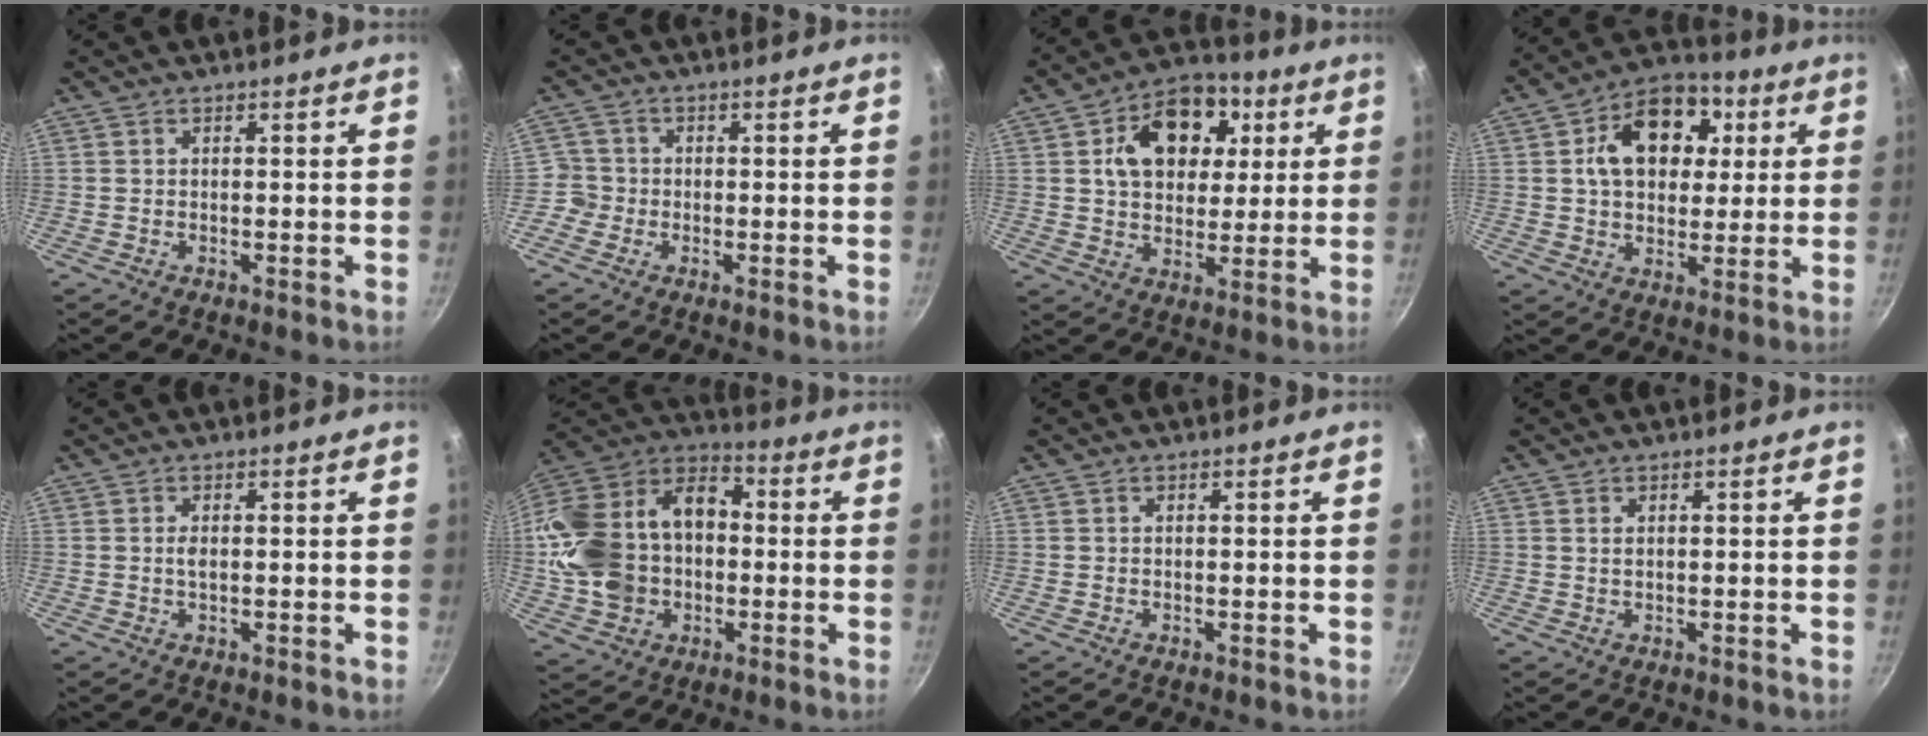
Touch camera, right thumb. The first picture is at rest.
{"total": 3.3, "force": [-1.3, 3.1, 0.3], "torque": [0.017, 0.015, -0.031]}
{"total": 16.4, "force": [4.8, 11.7, 10.4], "torque": [-0.124, 0.005, 0.067]}
{"total": 16.1, "force": [4.0, 11.6, 10.5], "torque": [-0.128, 0.011, 0.051]}
{"total": 1.5, "force": [0.1, 0.7, 1.3], "torque": [-0.026, 0.001, 0.001]}
{"total": 25.1, "force": [-1.7, 18.8, 16.6], "torque": [-0.320, 0.061, -0.029]}
{"total": 0.0}
{"total": 1.0, "force": [0.3, 0.6, 0.8], "torque": [-0.014, 0.001, 0.006]}